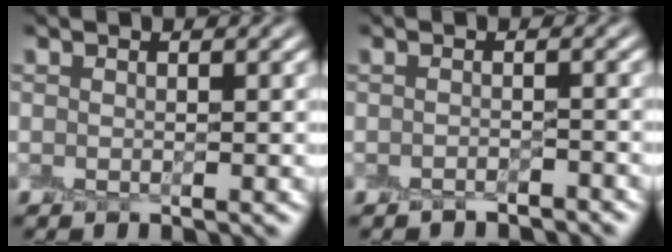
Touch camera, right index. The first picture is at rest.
{"total": 1.4, "force": [-1.3, 0.0, 0.4], "torque": [-0.004, -0.002, -0.024]}